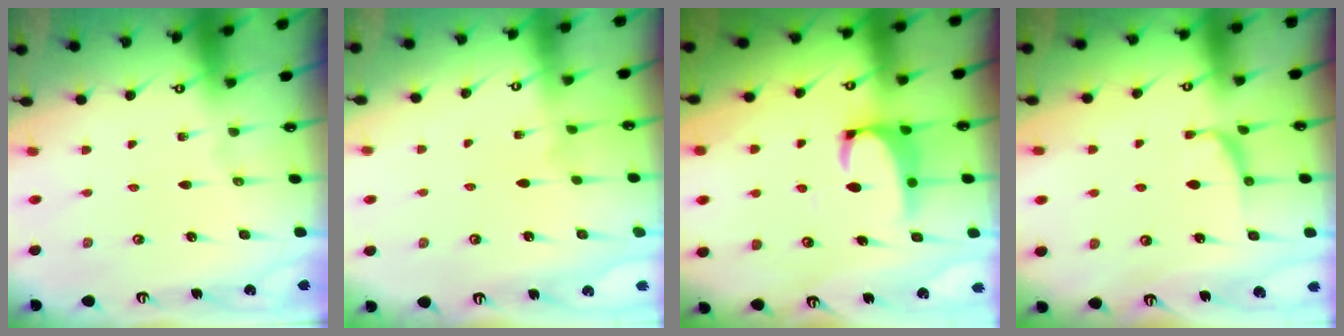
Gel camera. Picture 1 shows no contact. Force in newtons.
{"total": 5.7, "press": 5.7, "slide": 0.1}
{"total": 2.2, "press": 2.0, "slide": 1.0}
{"total": 1.7, "press": 1.5, "slide": 0.9}